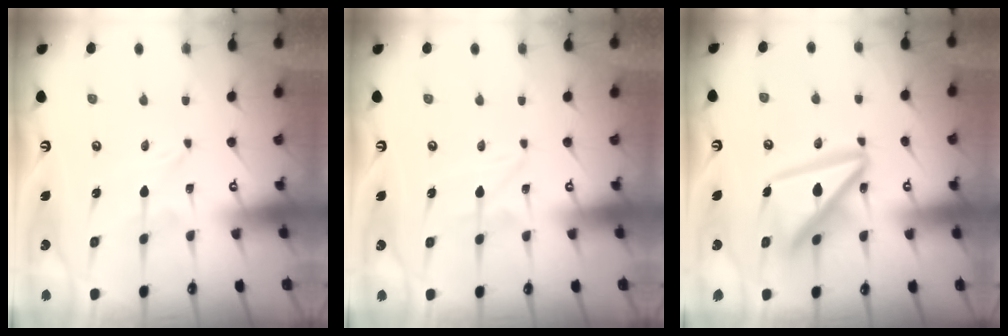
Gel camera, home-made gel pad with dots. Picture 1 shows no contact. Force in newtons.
{"total": 1.6, "press": 1.6, "slide": 0.2}
{"total": 16.0, "press": 15.9, "slide": 2.1}